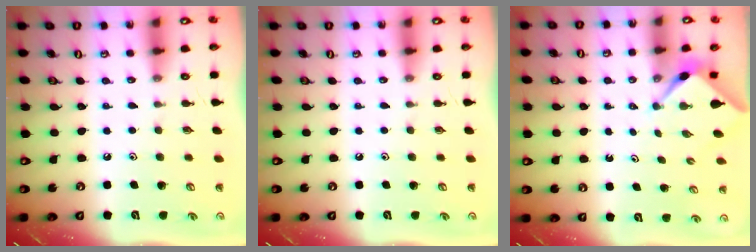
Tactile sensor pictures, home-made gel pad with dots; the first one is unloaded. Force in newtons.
{"total": 0.0}
{"total": 2.2, "press": 2.2, "slide": 0.2}